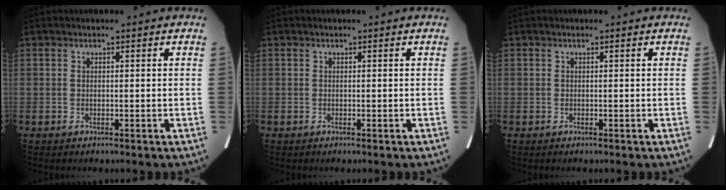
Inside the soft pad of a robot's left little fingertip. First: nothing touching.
{"total": 0.0}
{"total": 0.0}